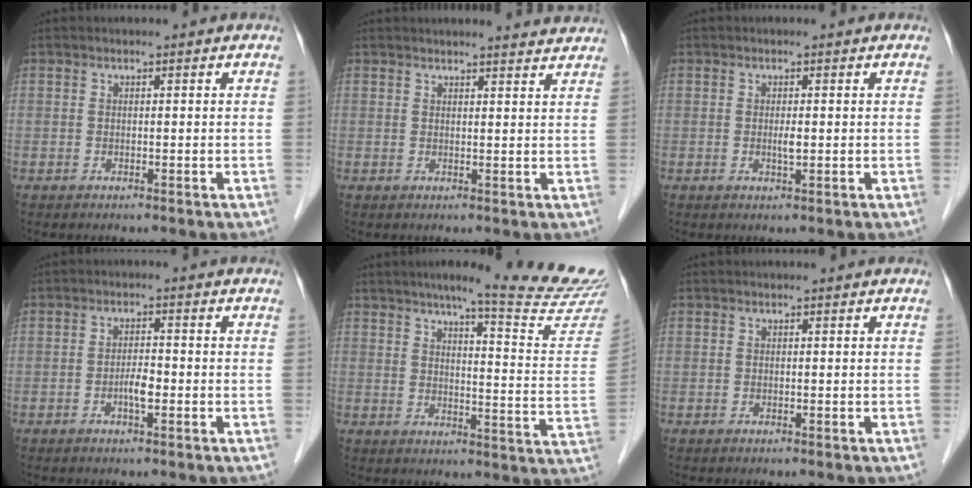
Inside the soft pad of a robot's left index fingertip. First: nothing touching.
{"total": 3.6, "force": [3.6, 0.4, 0.4], "torque": [-0.010, 0.003, 0.032]}
{"total": 1.2, "force": [0.0, 0.2, 1.2], "torque": [-0.022, -0.002, 0.000]}
{"total": 2.4, "force": [-0.9, 0.5, 2.2], "torque": [-0.039, 0.002, -0.016]}
{"total": 19.3, "force": [17.2, -0.5, 8.7], "torque": [-0.115, -0.083, 0.201]}
{"total": 0.0}